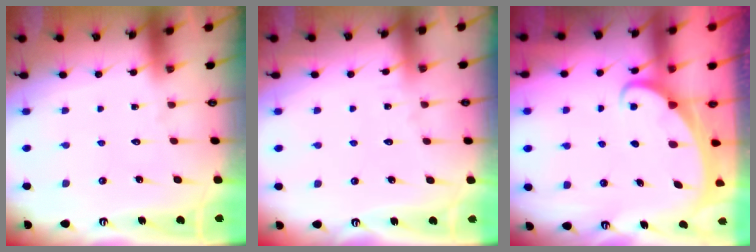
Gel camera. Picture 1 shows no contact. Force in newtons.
{"total": 2.5, "press": 2.5, "slide": 0.4}
{"total": 2.1, "press": 2.1, "slide": 0.3}